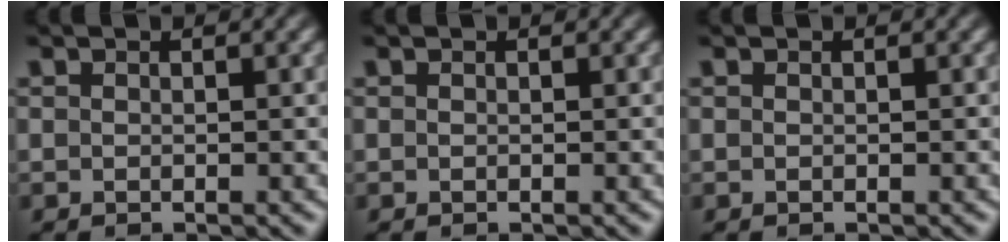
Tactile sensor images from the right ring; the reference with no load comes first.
{"total": 0.0}
{"total": 0.0}